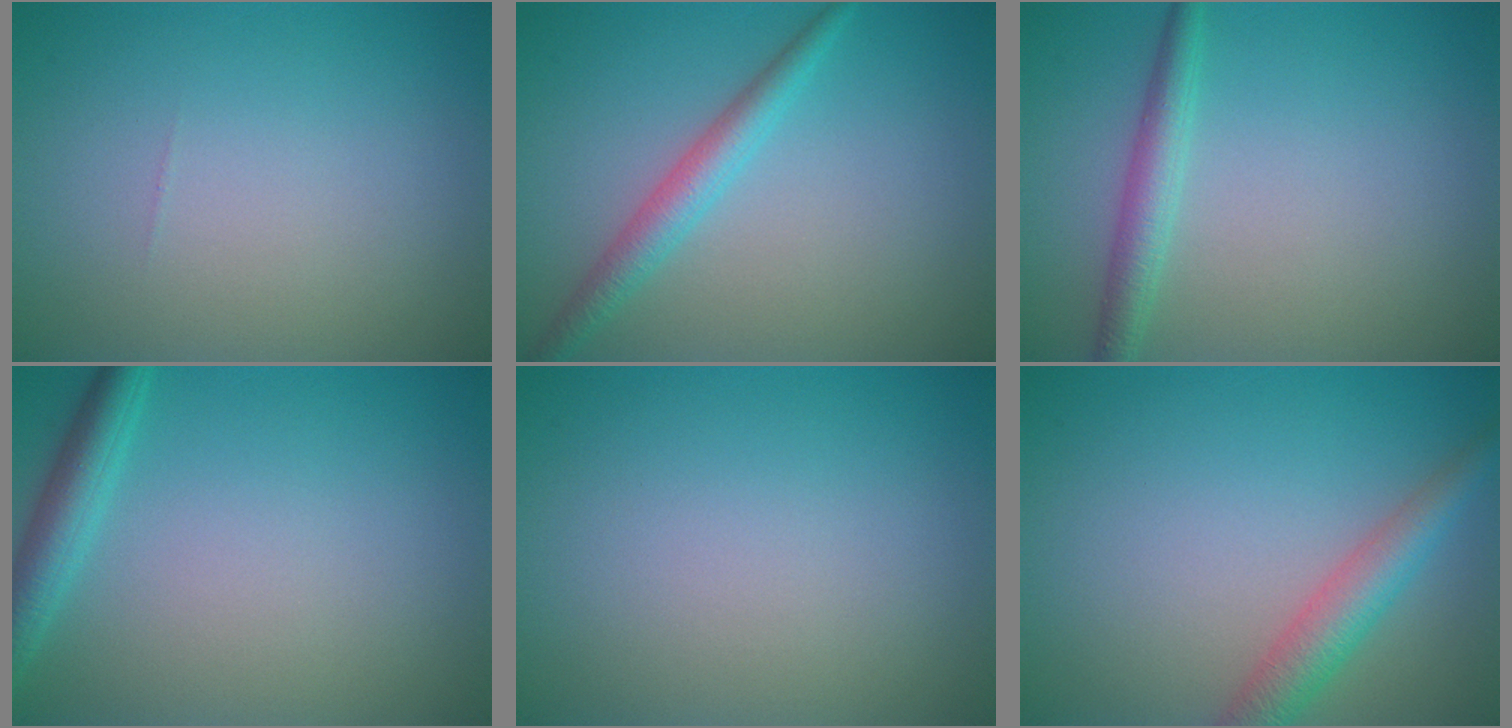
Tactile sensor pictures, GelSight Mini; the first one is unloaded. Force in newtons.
{"total": 2.8, "press": 2.8, "slide": 0.1}
{"total": 2.4, "press": 2.4, "slide": 0.1}
{"total": 3.0, "press": 3.0, "slide": 0.2}
{"total": 0.0}
{"total": 3.7, "press": 3.7, "slide": 0.2}